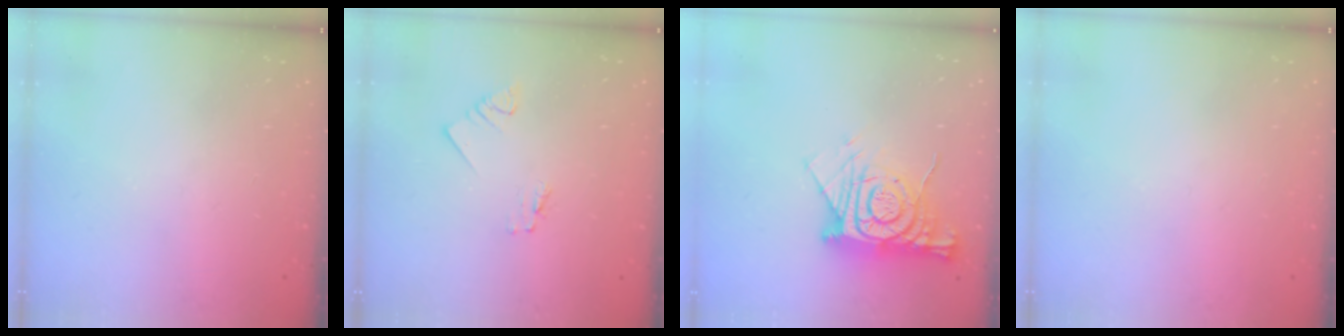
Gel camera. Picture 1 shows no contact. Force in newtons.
{"total": 1.2, "press": 1.2, "slide": 0.1}
{"total": 13.6, "press": 13.5, "slide": 1.3}
{"total": 0.0}